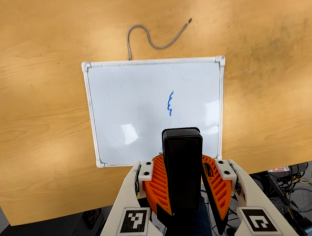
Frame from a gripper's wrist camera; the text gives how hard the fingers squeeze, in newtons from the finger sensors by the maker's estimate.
{"total": 8.2, "left": 9.1, "right": 7.3}